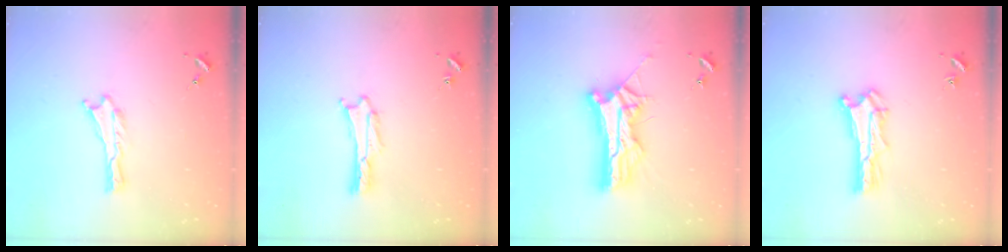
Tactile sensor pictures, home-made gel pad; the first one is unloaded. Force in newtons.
{"total": 0.0}
{"total": 12.6, "press": 12.6, "slide": 1.2}
{"total": 1.4, "press": 1.4, "slide": 0.2}